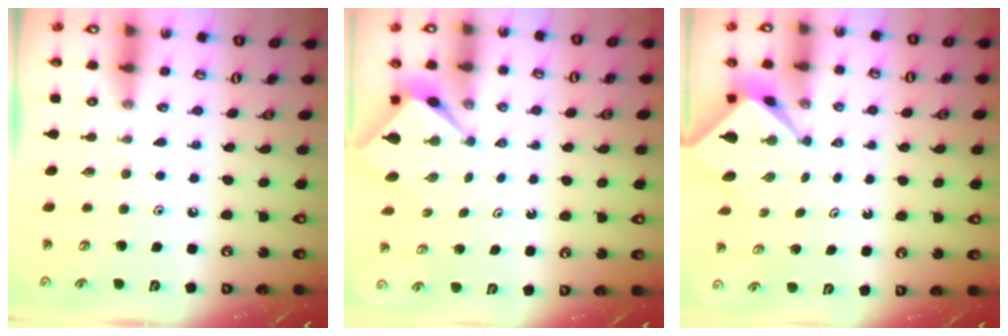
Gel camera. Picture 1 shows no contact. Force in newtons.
{"total": 2.7, "press": 2.7, "slide": 0.1}
{"total": 2.3, "press": 2.3, "slide": 0.3}